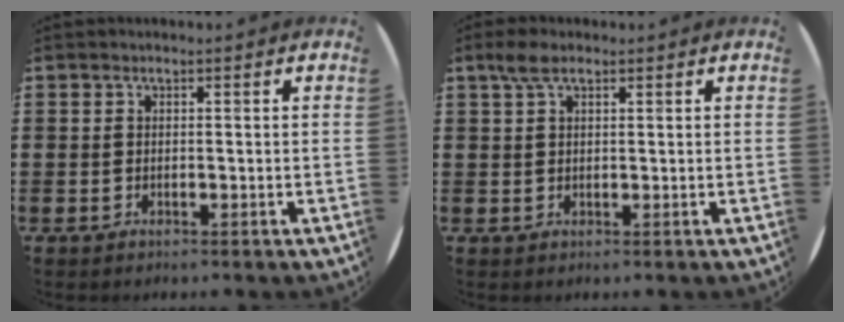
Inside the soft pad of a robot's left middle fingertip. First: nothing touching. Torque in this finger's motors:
{"motor_torque": [0.93, -0.62, 0.09, 0.02]}